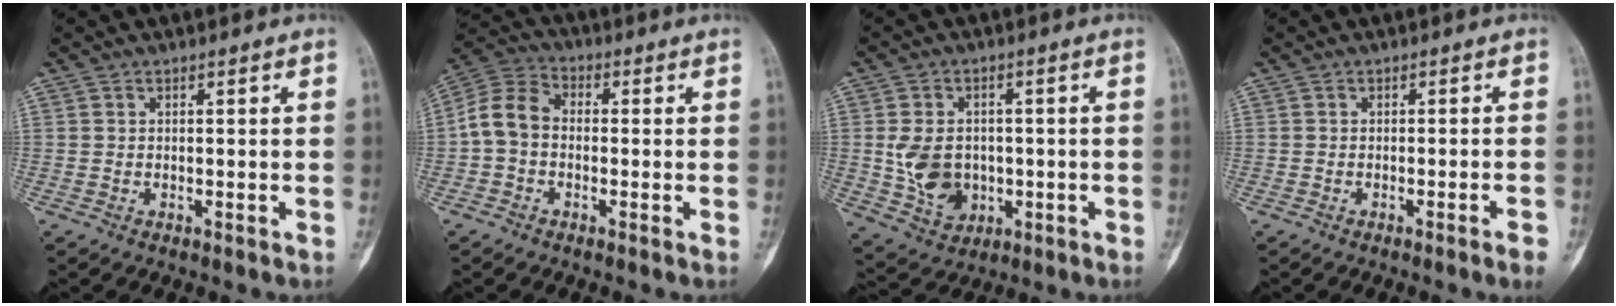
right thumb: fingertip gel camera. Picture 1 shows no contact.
{"total": 8.2, "force": [-0.8, 6.1, 5.4], "torque": [-0.095, 0.026, -0.032]}
{"total": 9.2, "force": [-0.6, 7.2, 5.7], "torque": [-0.081, 0.000, 0.004]}
{"total": 2.8, "force": [-1.5, -0.2, 2.3], "torque": [-0.036, 0.001, -0.022]}